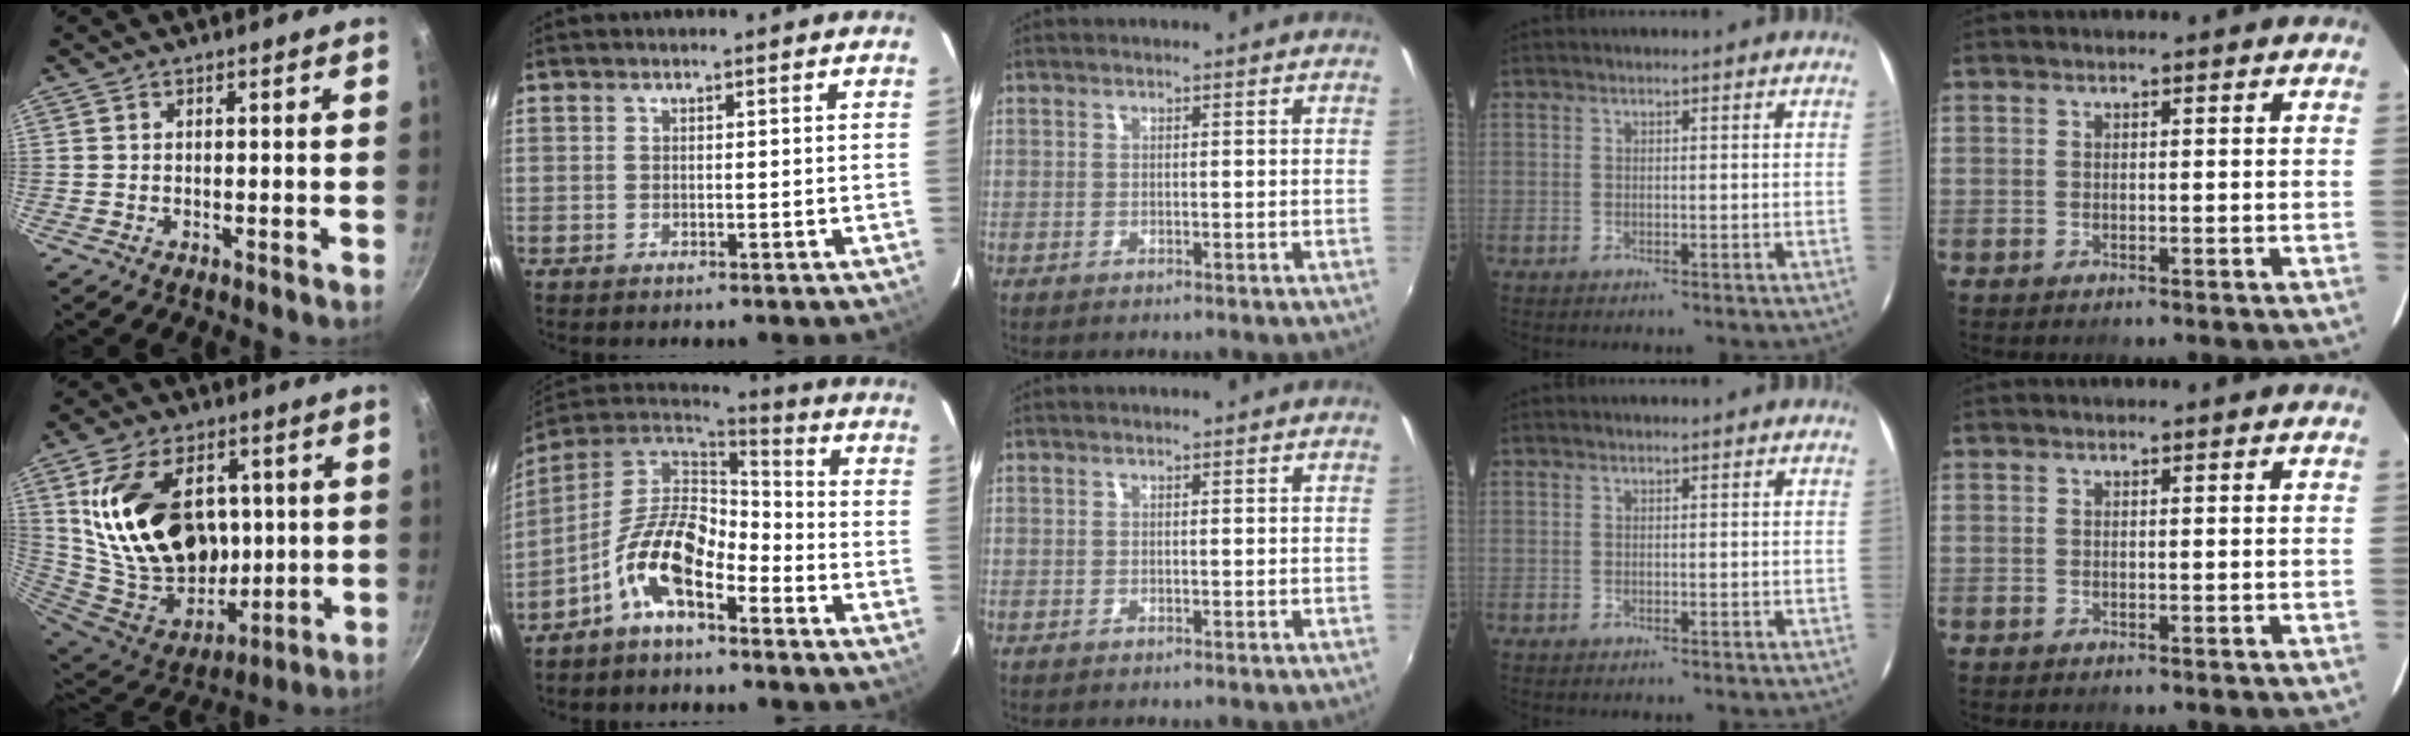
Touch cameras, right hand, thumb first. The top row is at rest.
{"thumb": {"total": 27.0, "force": [5.8, 18.6, 18.7], "torque": [-0.296, -0.025, 0.120]}, "index": {"total": 12.0, "force": [-6.4, 5.2, 8.8], "torque": [-0.174, 0.012, -0.126]}}